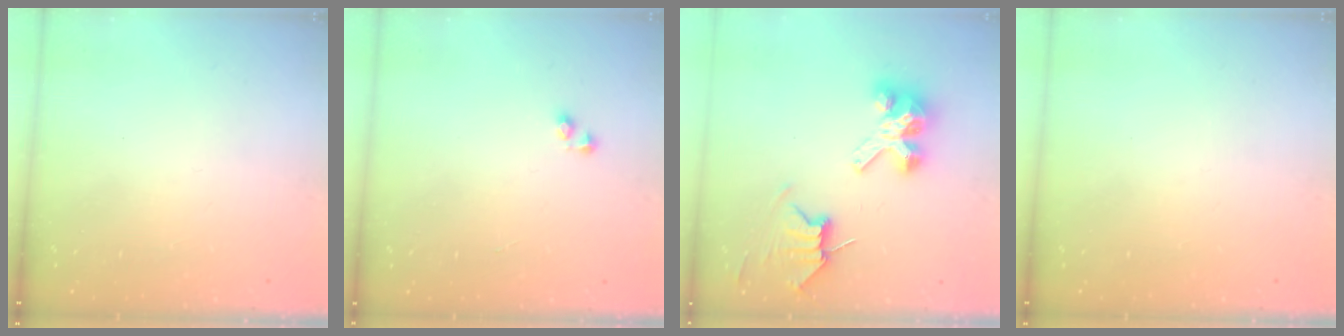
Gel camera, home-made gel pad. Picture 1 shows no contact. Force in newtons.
{"total": 1.9, "press": 1.9, "slide": 0.3}
{"total": 9.3, "press": 9.2, "slide": 0.8}
{"total": 0.0}